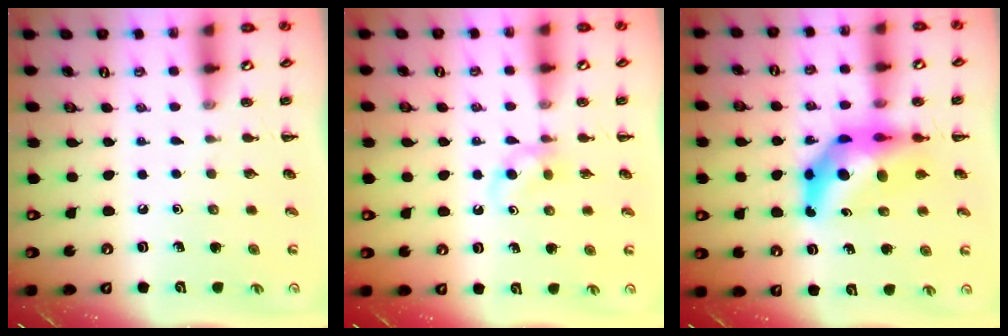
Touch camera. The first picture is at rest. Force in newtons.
{"total": 2.5, "press": 2.3, "slide": 1.0}
{"total": 11.3, "press": 10.7, "slide": 3.5}